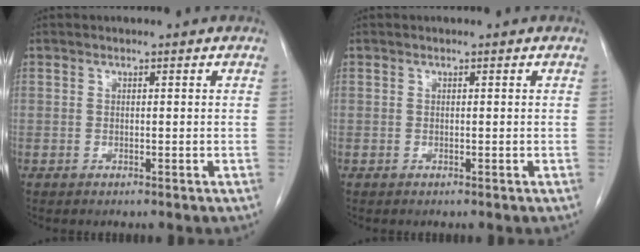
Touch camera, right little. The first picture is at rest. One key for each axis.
{"total": 0.0}